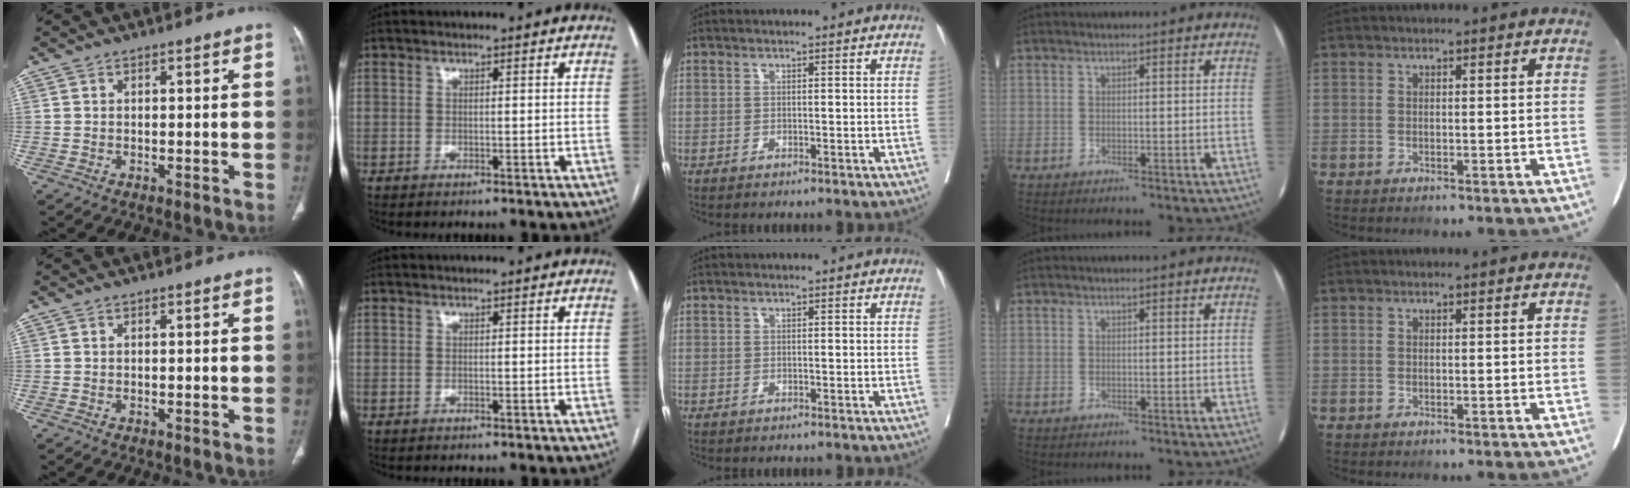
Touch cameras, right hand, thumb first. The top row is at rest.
{}